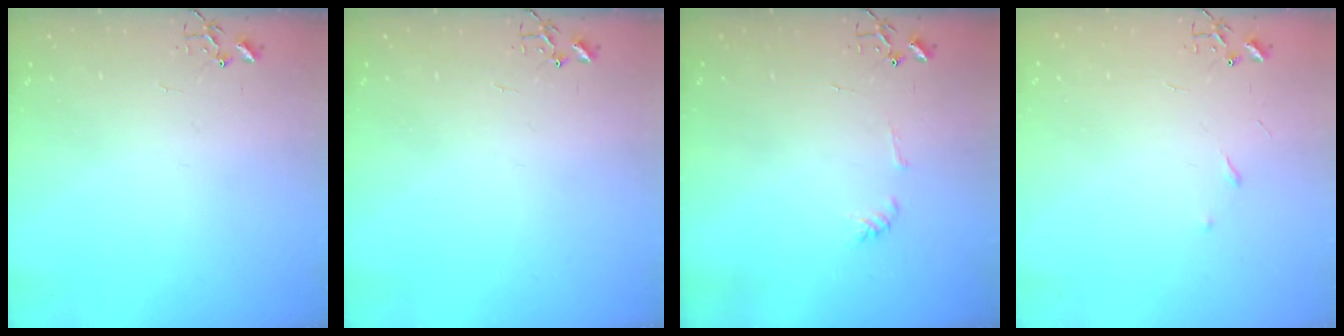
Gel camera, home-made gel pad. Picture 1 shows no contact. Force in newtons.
{"total": 0.0}
{"total": 5.5, "press": 5.4, "slide": 0.7}
{"total": 3.7, "press": 3.6, "slide": 0.4}